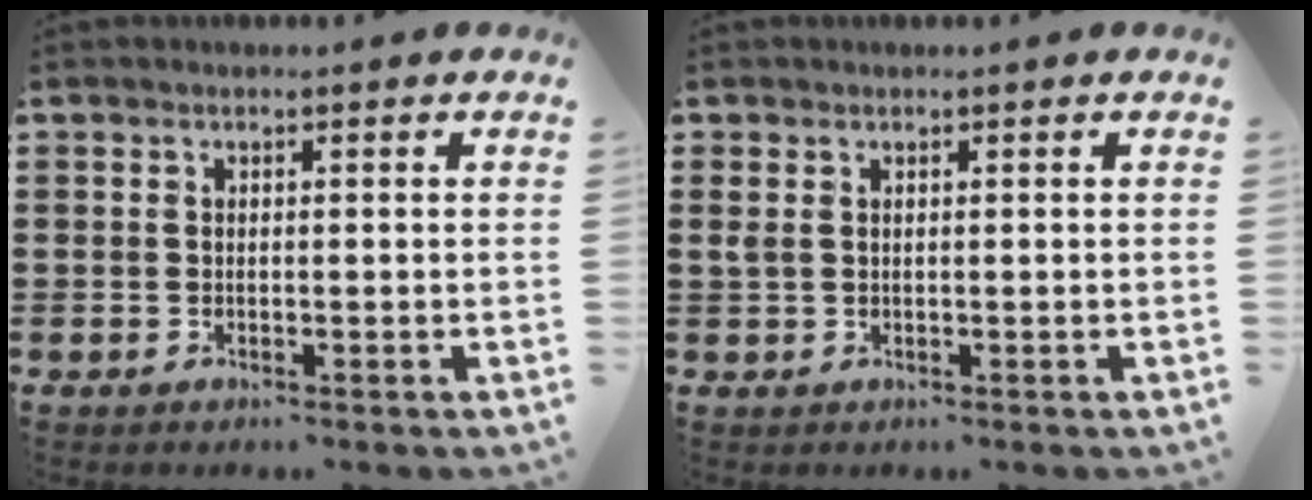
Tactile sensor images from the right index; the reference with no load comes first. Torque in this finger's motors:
{"motor_torque": [0.07, -0.01, 0.02, 0.01]}